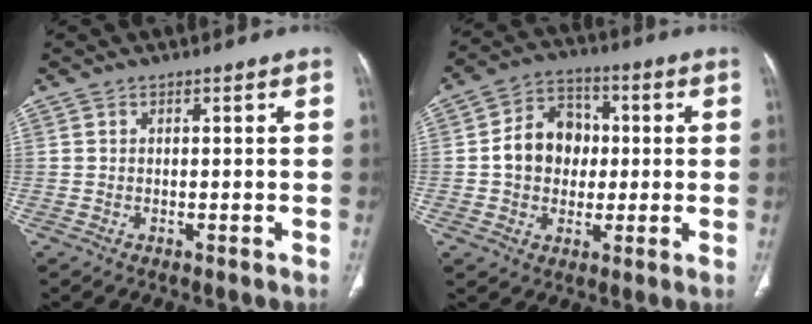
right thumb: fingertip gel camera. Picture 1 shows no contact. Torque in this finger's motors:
{"motor_torque": [0.88, 1.87, 0.64, -0.44, 0.06]}